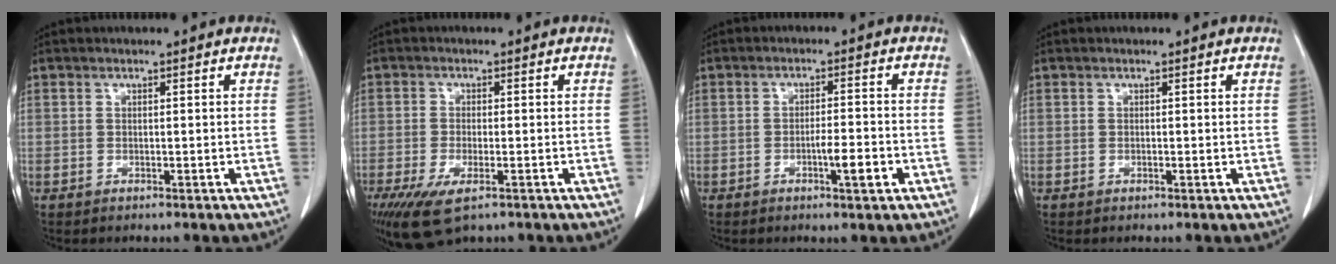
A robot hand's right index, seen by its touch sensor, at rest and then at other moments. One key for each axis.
{"total": 7.8, "fx": -4.7, "fy": 2.4, "fz": 5.7, "tx": -0.108, "ty": -0.021, "tz": -0.078}
{"total": 4.3, "fx": -1.7, "fy": 0.4, "fz": 3.9, "tx": -0.059, "ty": 0.000, "tz": -0.025}
{"total": 0.0}